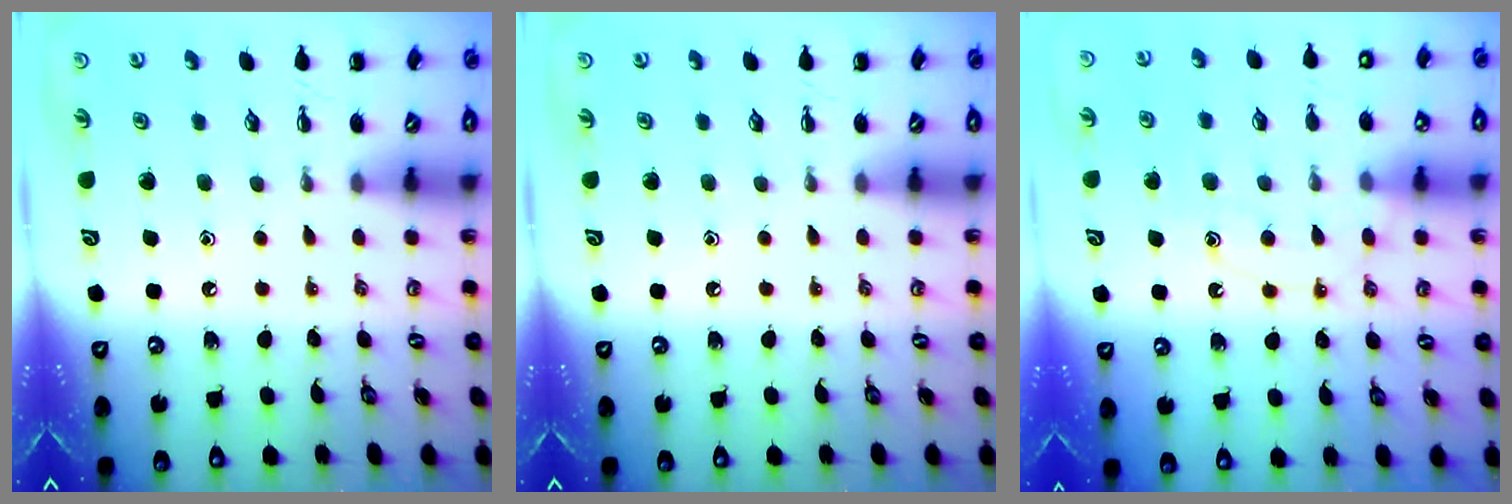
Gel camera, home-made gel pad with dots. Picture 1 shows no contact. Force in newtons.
{"total": 0.0}
{"total": 12.2, "press": 12.1, "slide": 0.8}